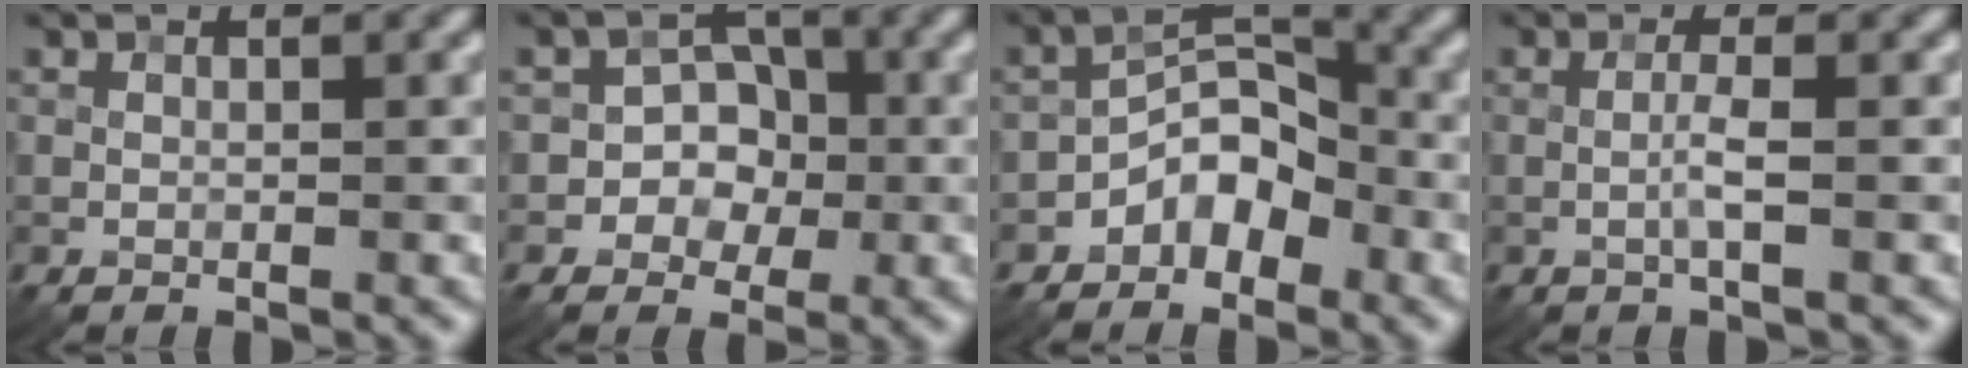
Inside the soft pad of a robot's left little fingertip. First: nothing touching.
{"total": 4.0, "force": [-1.0, 3.4, 1.7], "torque": [0.009, 0.005, -0.036]}
{"total": 4.3, "force": [-2.3, 2.5, 2.6], "torque": [-0.030, 0.017, -0.046]}
{"total": 1.5, "force": [-0.4, 0.0, 1.5], "torque": [-0.032, 0.003, -0.009]}